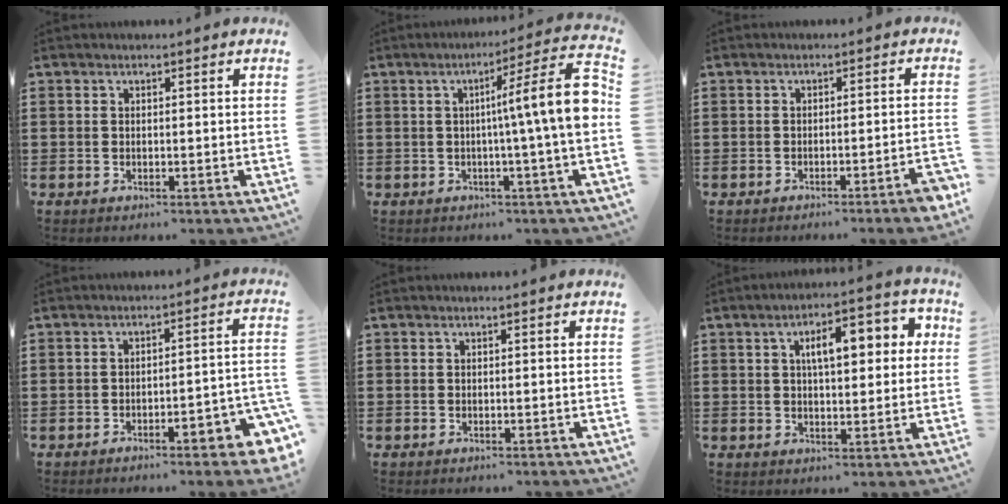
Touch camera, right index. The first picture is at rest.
{"total": 10.9, "force": [0.4, 0.5, 10.9], "torque": [-0.169, -0.013, 0.001]}
{"total": 2.6, "force": [-1.8, -0.4, 1.8], "torque": [-0.029, -0.007, -0.032]}
{"total": 4.9, "force": [-3.2, 0.8, 3.7], "torque": [-0.052, -0.008, -0.058]}
{"total": 0.0}
{"total": 7.8, "force": [2.1, 3.4, 6.7], "torque": [-0.105, 0.002, 0.025]}